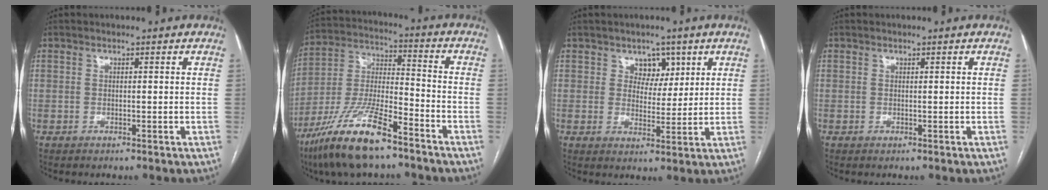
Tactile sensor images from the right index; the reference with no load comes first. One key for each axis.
{"total": 16.1, "fx": -10.9, "fy": 3.1, "fz": 11.4, "tx": -0.240, "ty": -0.017, "tz": -0.200}
{"total": 4.4, "fx": 2.3, "fy": 3.3, "fz": 1.8, "tx": -0.014, "ty": 0.004, "tz": 0.038}
{"total": 0.0}